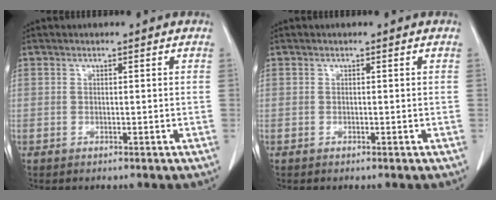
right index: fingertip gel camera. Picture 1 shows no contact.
{"total": 0.0}